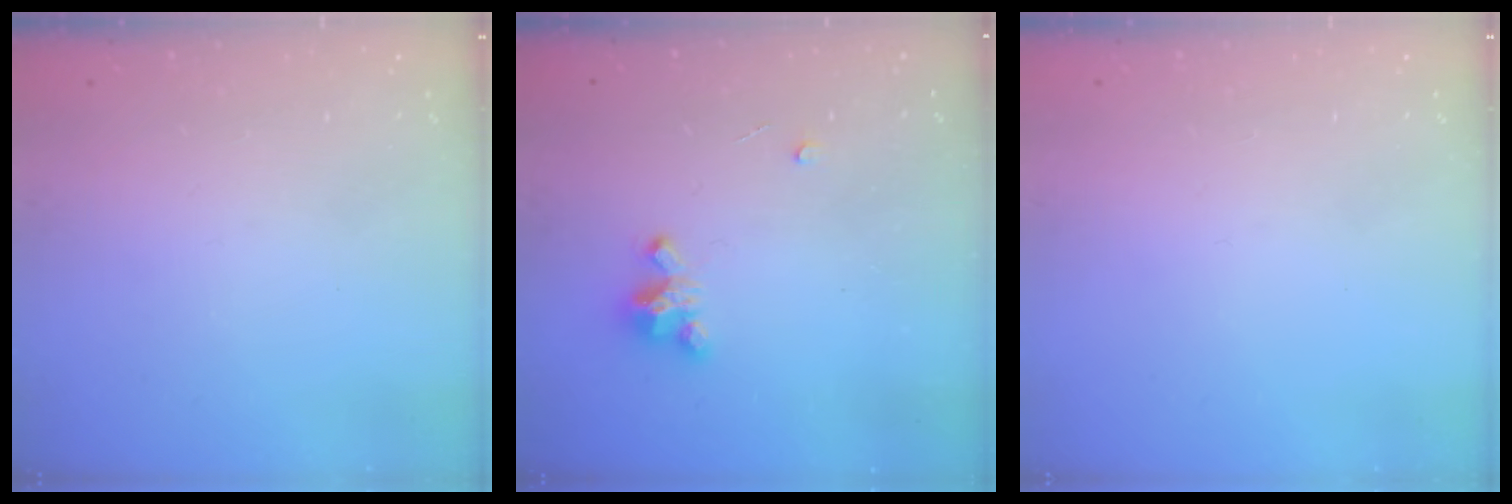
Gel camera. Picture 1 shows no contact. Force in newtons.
{"total": 3.3, "press": 3.3, "slide": 0.3}
{"total": 0.0}